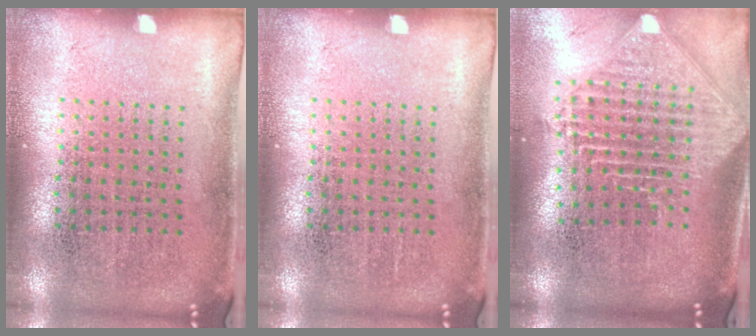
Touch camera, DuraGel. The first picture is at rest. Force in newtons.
{"total": 0.0}
{"total": 2.3, "press": 1.8, "slide": 1.5}